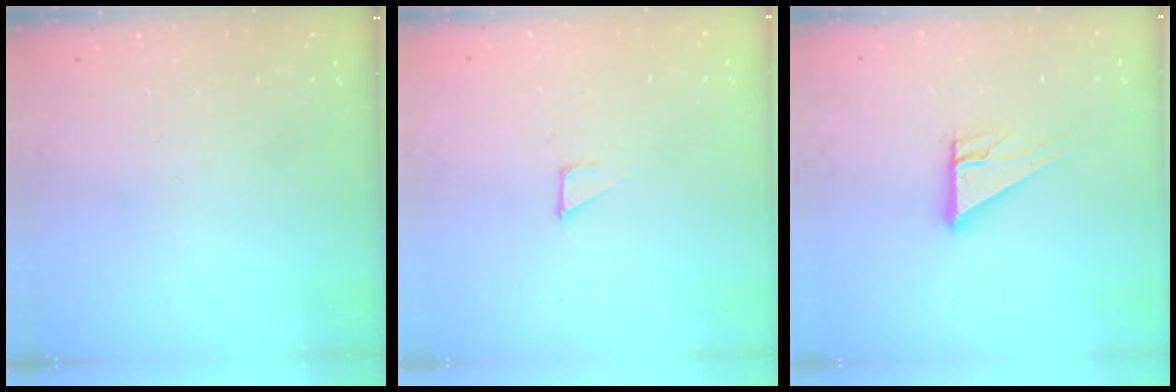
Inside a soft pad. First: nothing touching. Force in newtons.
{"total": 1.2, "press": 1.2, "slide": 0.0}
{"total": 8.5, "press": 8.4, "slide": 0.8}